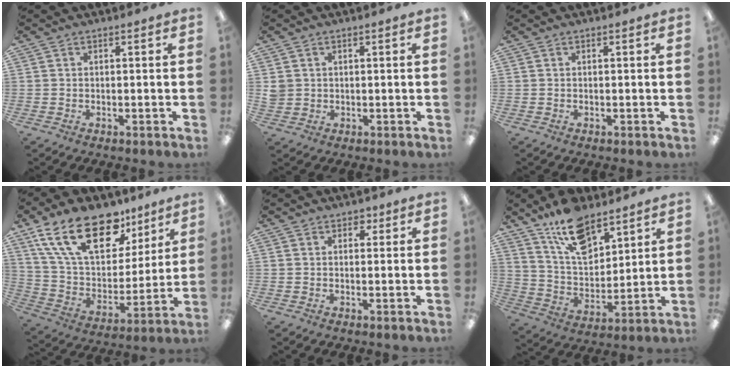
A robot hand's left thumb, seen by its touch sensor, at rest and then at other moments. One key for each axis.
{"total": 2.4, "fx": 0.6, "fy": 2.3, "fz": 0.4, "tx": -0.012, "ty": 0.003, "tz": 0.010}
{"total": 0.0}
{"total": 23.0, "fx": 13.9, "fy": 12.0, "fz": 13.9, "tx": -0.251, "ty": -0.066, "tz": 0.250}
{"total": 2.1, "fx": 1.2, "fy": 1.7, "fz": 0.7, "tx": 0.003, "ty": -0.002, "tz": 0.018}
{"total": 14.9, "fx": 10.6, "fy": 7.2, "fz": 7.5, "tx": -0.128, "ty": -0.057, "tz": 0.193}